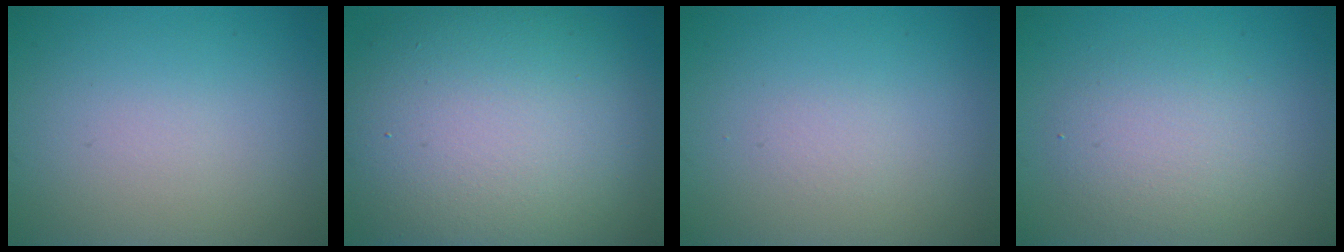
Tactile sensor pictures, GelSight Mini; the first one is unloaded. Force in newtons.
{"total": 13.8, "press": 13.8, "slide": 1.2}
{"total": 0.6, "press": 0.6, "slide": 0.0}
{"total": 3.4, "press": 3.4, "slide": 0.4}